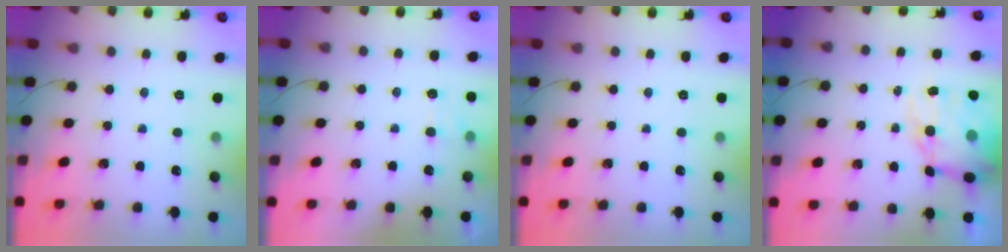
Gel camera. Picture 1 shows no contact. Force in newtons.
{"total": 6.7, "press": 6.5, "slide": 1.6}
{"total": 0.0}
{"total": 13.9, "press": 13.4, "slide": 3.7}